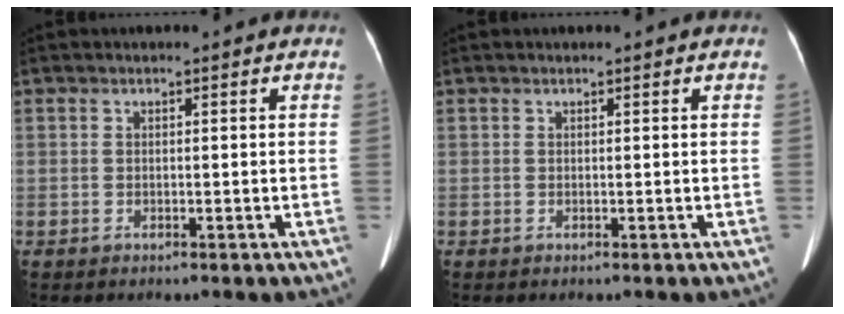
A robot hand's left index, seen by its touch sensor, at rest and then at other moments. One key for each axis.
{"total": 0.0}